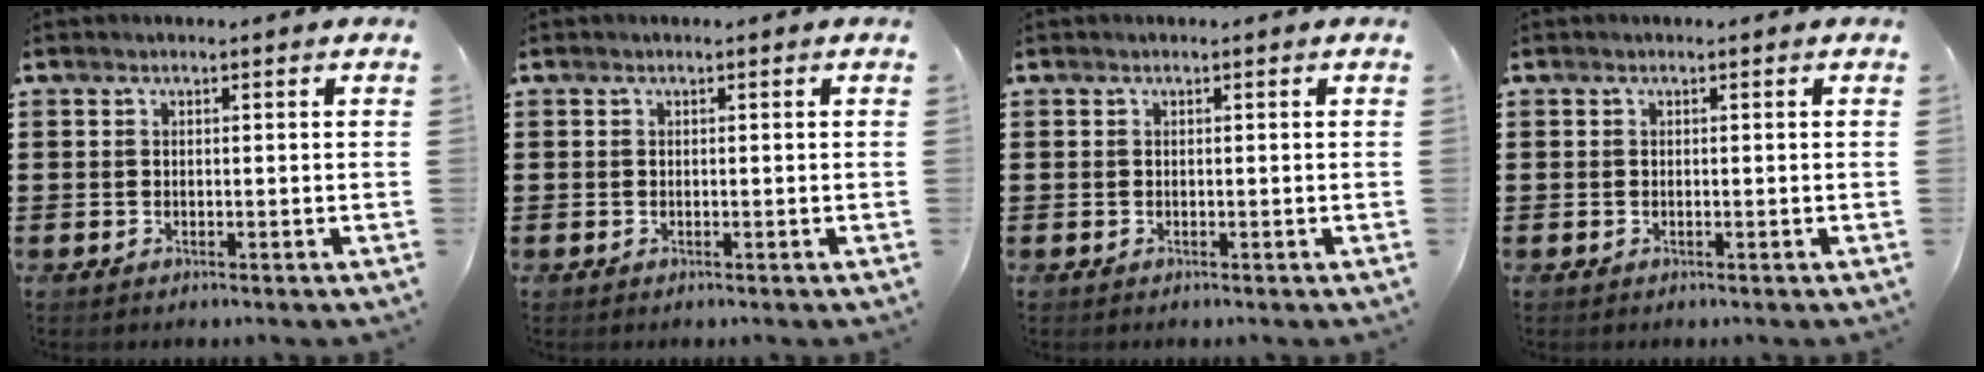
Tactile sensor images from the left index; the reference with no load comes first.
{"total": 0.0}
{"total": 0.0}
{"total": 0.0}